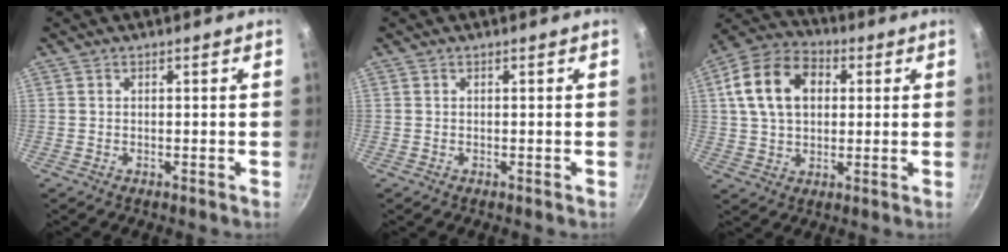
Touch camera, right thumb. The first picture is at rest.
{"total": 0.0}
{"total": 14.7, "force": [3.4, 10.4, 9.9], "torque": [-0.158, 0.017, 0.044]}